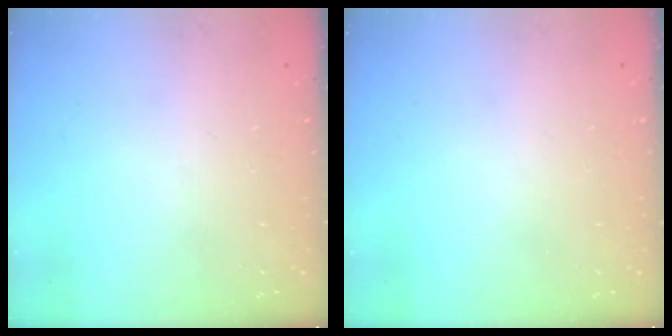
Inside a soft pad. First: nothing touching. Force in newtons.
{"total": 0.0}